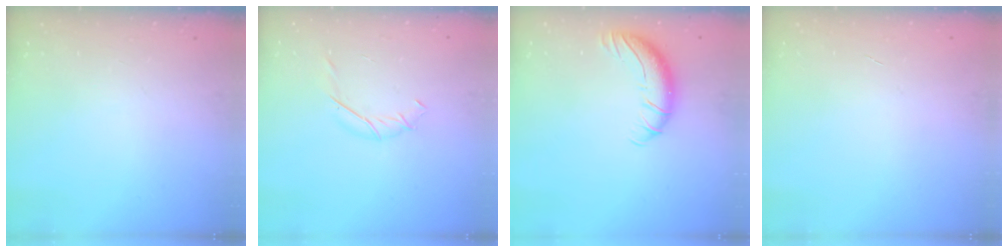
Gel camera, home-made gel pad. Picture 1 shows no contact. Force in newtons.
{"total": 4.2, "press": 4.1, "slide": 1.2}
{"total": 8.8, "press": 8.6, "slide": 1.6}
{"total": 0.0}